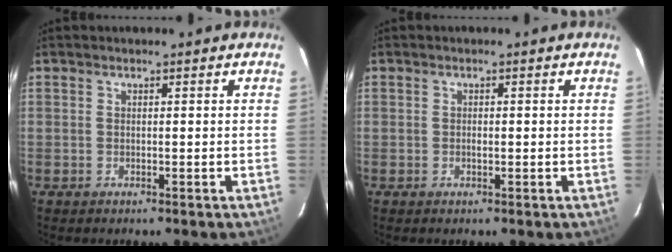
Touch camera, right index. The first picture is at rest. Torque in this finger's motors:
{"motor_torque": [-0.15, -0.07, 0.06, 0.00]}